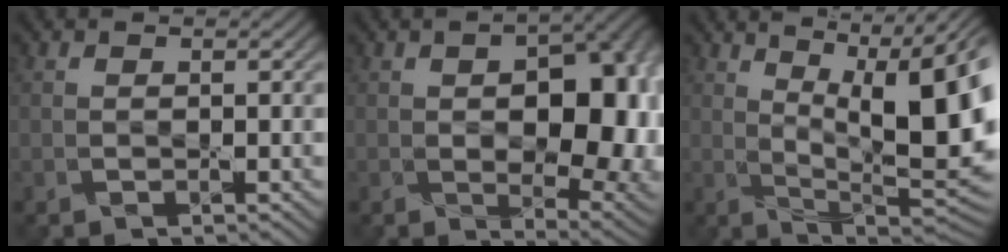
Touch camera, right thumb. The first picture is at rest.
{"total": 15.1, "force": [-0.1, 9.1, 12.0], "torque": [-0.138, -0.019, 0.030]}
{"total": 17.9, "force": [4.0, 7.3, 15.9], "torque": [-0.205, 0.023, 0.062]}